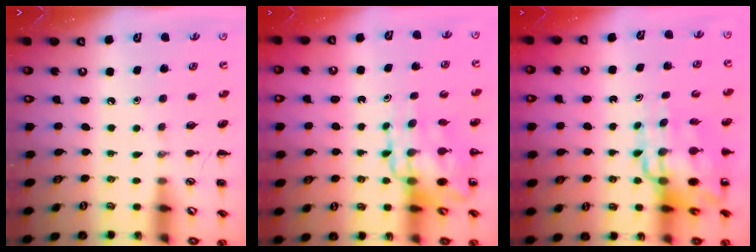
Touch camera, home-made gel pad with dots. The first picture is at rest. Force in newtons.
{"total": 10.7, "press": 10.3, "slide": 3.1}
{"total": 13.2, "press": 12.7, "slide": 3.6}